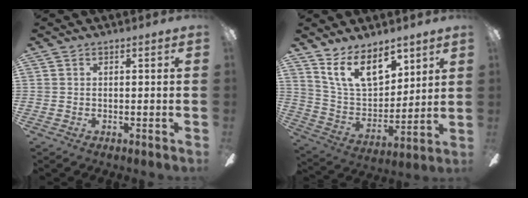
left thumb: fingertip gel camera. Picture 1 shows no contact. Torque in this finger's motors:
{"motor_torque": [0.41, 0.08, -0.24, -0.02, 0.31]}